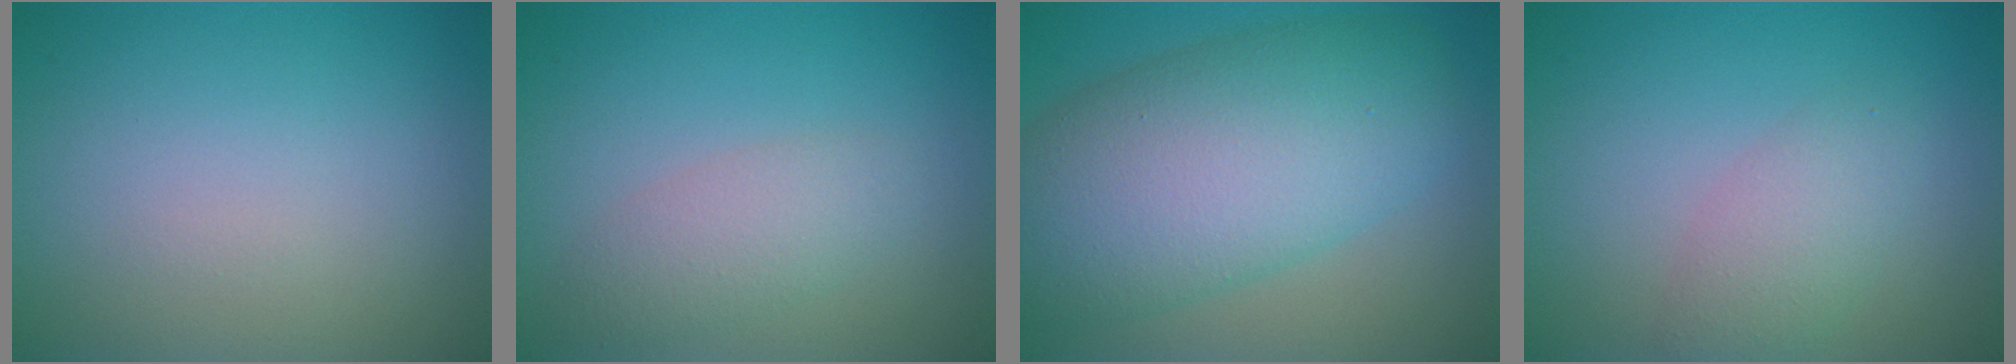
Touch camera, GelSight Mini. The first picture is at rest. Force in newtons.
{"total": 2.6, "press": 2.6, "slide": 0.1}
{"total": 11.1, "press": 11.1, "slide": 0.2}
{"total": 2.8, "press": 2.8, "slide": 0.0}